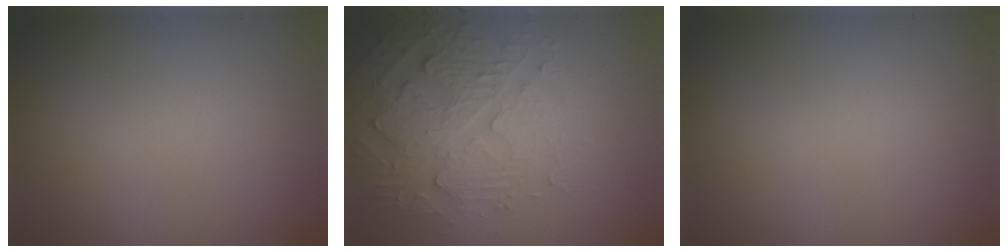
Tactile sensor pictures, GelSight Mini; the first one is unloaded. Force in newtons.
{"total": 4.7, "press": 4.2, "slide": 2.2}
{"total": 0.0}